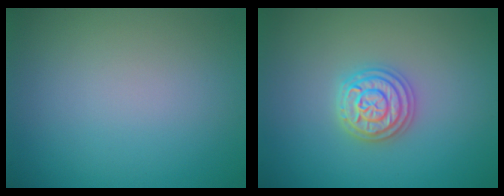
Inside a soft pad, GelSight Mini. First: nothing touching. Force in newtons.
{"total": 3.7, "press": 3.6, "slide": 0.5}